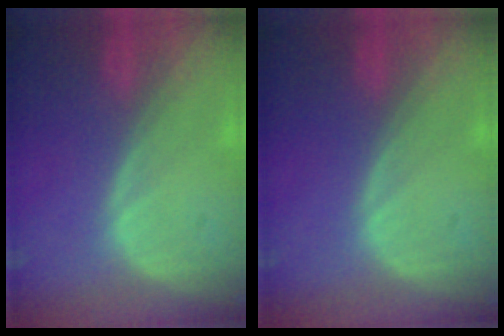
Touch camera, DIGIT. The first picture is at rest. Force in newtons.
{"total": 0.0}